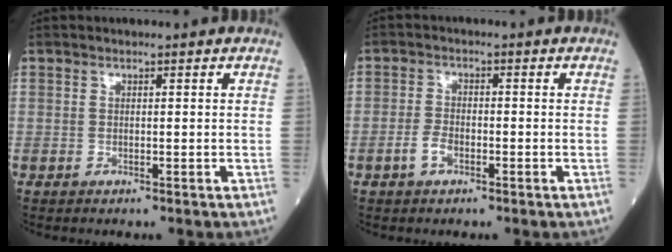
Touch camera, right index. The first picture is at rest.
{"total": 2.6, "force": [-1.3, 1.3, 1.9], "torque": [-0.040, 0.004, -0.026]}